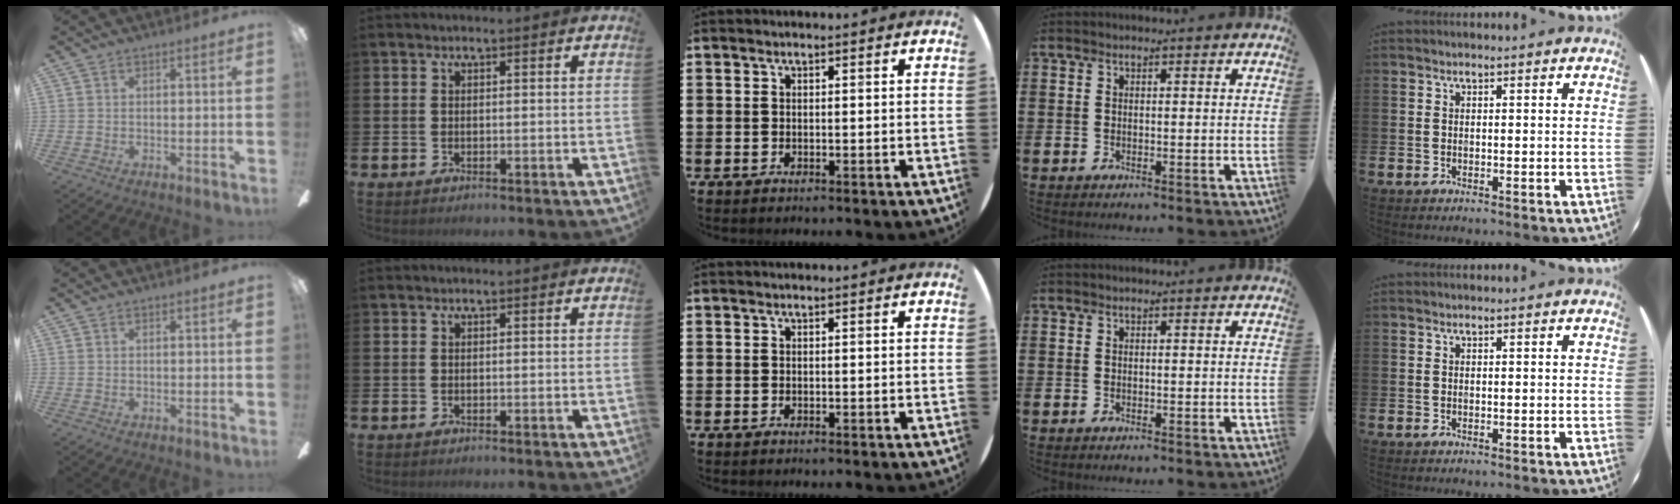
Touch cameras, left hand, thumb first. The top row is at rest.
{}